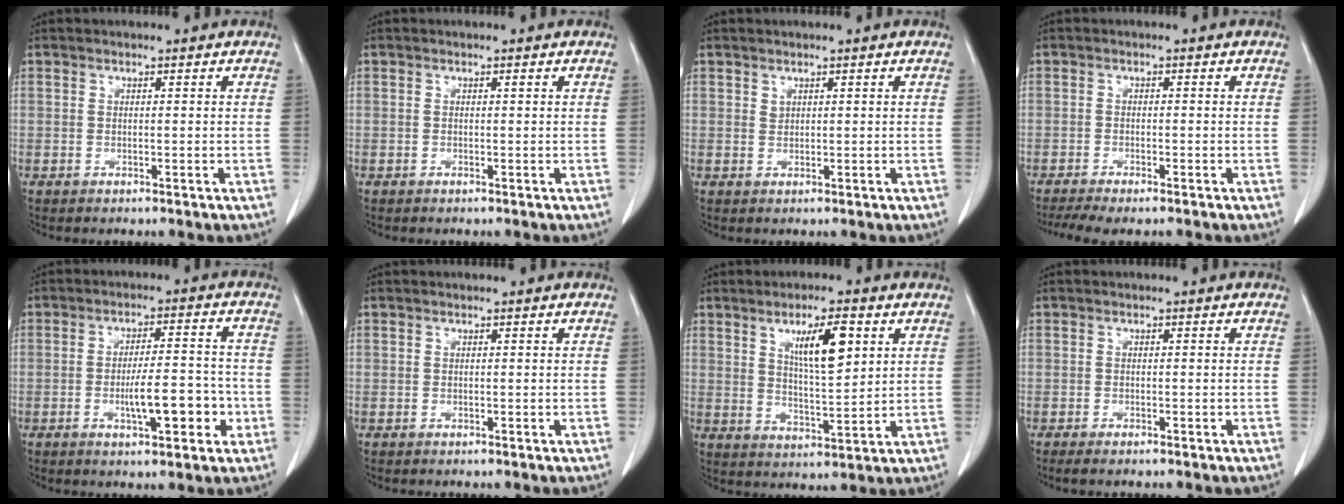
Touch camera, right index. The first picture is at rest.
{"total": 0.0}
{"total": 0.7, "force": [0.6, 0.3, 0.1], "torque": [0.002, -0.003, 0.010]}
{"total": 5.9, "force": [-4.8, 0.9, 3.5], "torque": [-0.054, -0.011, -0.075]}
{"total": 8.1, "force": [-2.4, 2.2, 7.4], "torque": [-0.117, 0.011, -0.033]}
{"total": 0.0}
{"total": 8.7, "force": [3.7, 2.0, 7.6], "torque": [-0.131, -0.004, 0.067]}
{"total": 2.0, "force": [-1.5, 0.3, 1.3], "torque": [-0.019, -0.005, -0.020]}